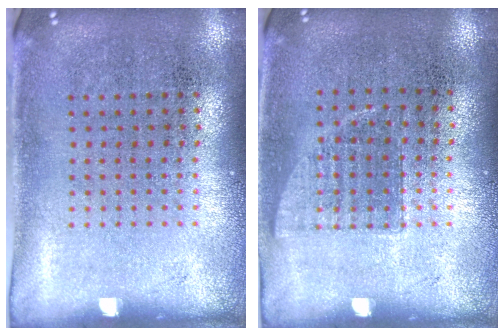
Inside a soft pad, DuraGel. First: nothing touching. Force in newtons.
{"total": 0.7, "press": 0.7, "slide": 0.2}